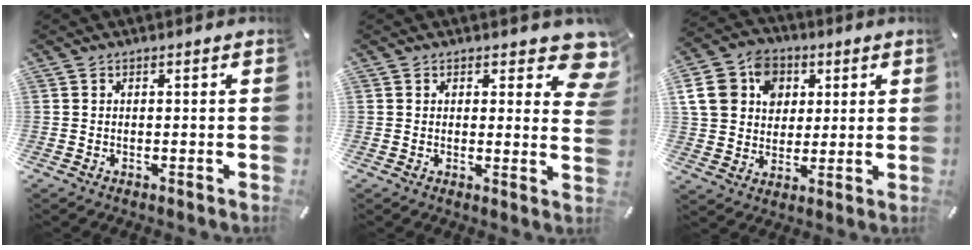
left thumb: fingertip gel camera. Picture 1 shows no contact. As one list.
[{"total": 7.1, "force": [4.1, 3.6, 4.6], "torque": [-0.039, -0.027, 0.067]}, {"total": 13.4, "force": [3.6, 11.6, 5.6], "torque": [-0.113, 0.007, 0.071]}]